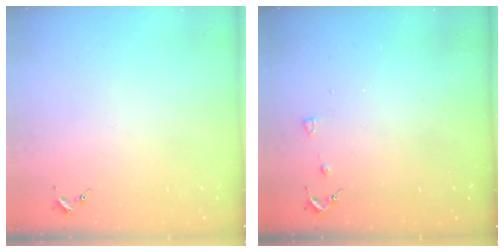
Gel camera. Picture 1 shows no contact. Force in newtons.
{"total": 3.3, "press": 3.3, "slide": 0.6}